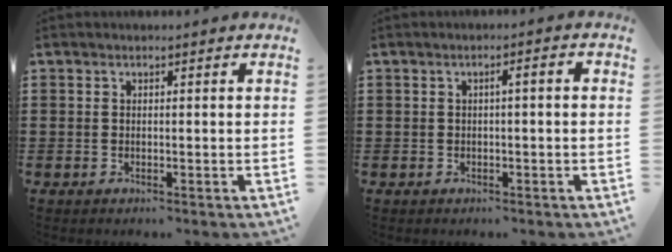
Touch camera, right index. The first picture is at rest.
{"total": 1.5, "force": [-0.3, 0.0, 1.4], "torque": [-0.026, -0.001, -0.007]}